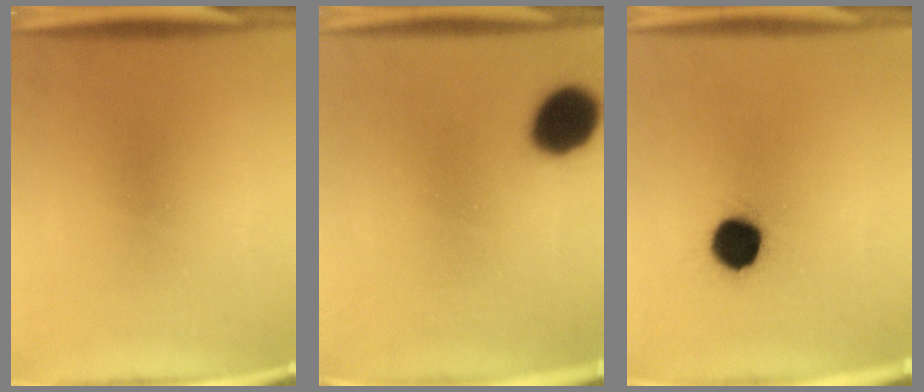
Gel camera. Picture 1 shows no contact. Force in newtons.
{"total": 10.8}
{"total": 10.4}